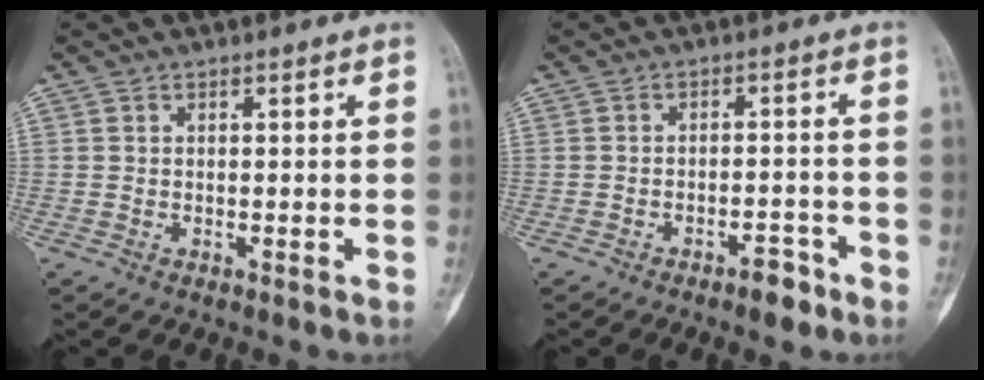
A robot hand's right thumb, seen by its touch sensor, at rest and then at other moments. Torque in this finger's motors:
{"motor_torque": [1.57, 1.37, 0.19, -0.40, 0.00]}